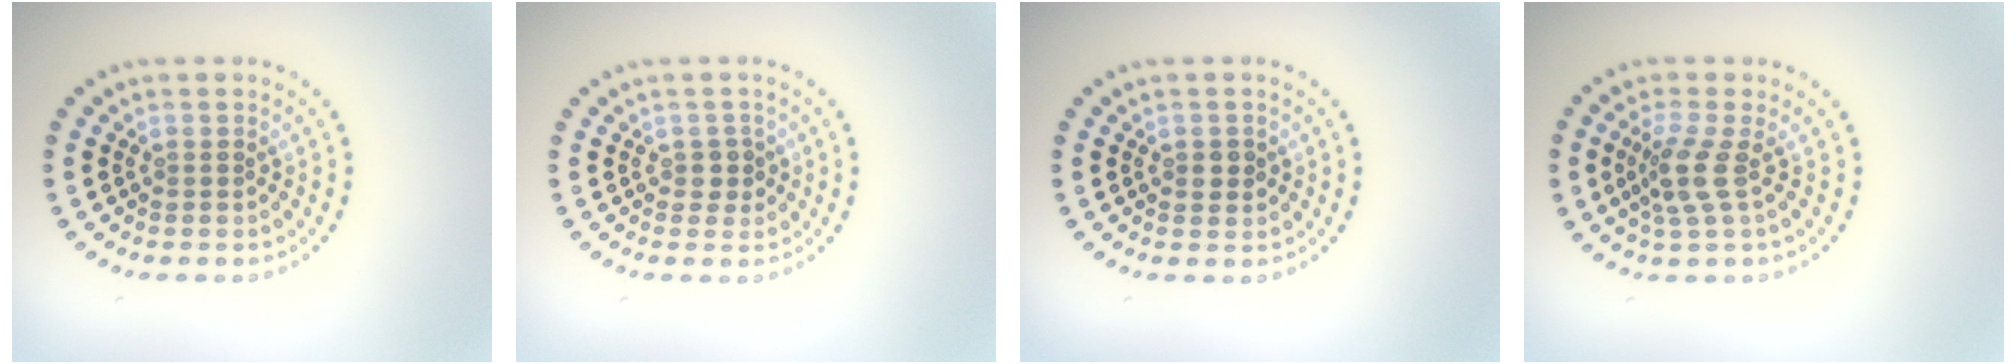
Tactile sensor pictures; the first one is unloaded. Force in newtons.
{"total": 1.4, "press": 1.3, "slide": 0.7}
{"total": 1.4, "press": 1.4, "slide": 0.0}
{"total": 2.7, "press": 2.1, "slide": 1.8}